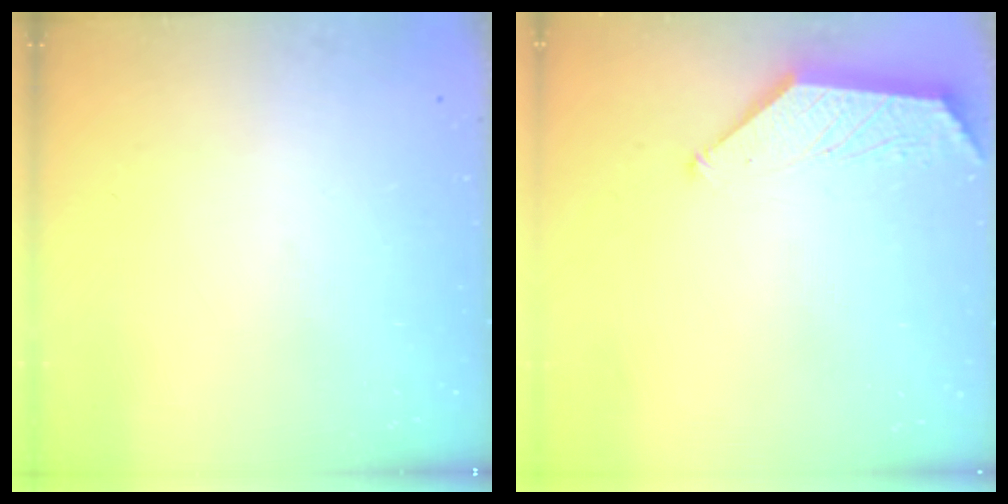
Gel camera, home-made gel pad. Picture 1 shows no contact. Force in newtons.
{"total": 1.1, "press": 1.0, "slide": 0.4}